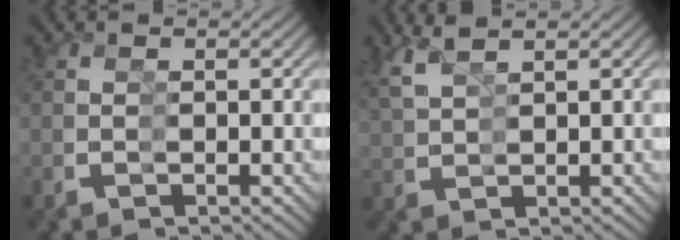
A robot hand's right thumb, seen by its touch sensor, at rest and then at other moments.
{"total": 2.9, "force": [2.4, -1.1, -1.1], "torque": [0.016, 0.022, 0.043]}